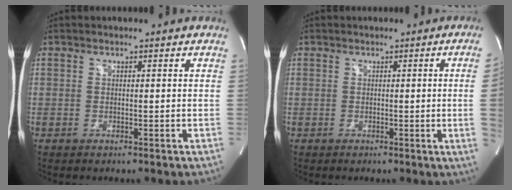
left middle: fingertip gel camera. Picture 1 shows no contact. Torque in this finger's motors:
{"motor_torque": [0.32, -0.39, -0.32, -0.07]}